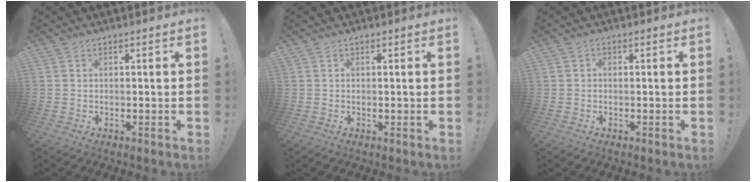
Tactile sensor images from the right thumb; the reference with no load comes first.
{"total": 0.0}
{"total": 0.8, "force": [-0.6, 0.5, 0.3], "torque": [-0.006, 0.003, -0.010]}